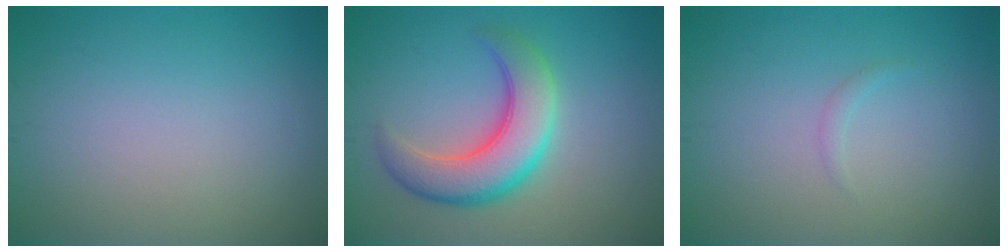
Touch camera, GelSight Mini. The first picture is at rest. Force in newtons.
{"total": 6.5, "press": 6.5, "slide": 0.4}
{"total": 0.6, "press": 0.6, "slide": 0.0}